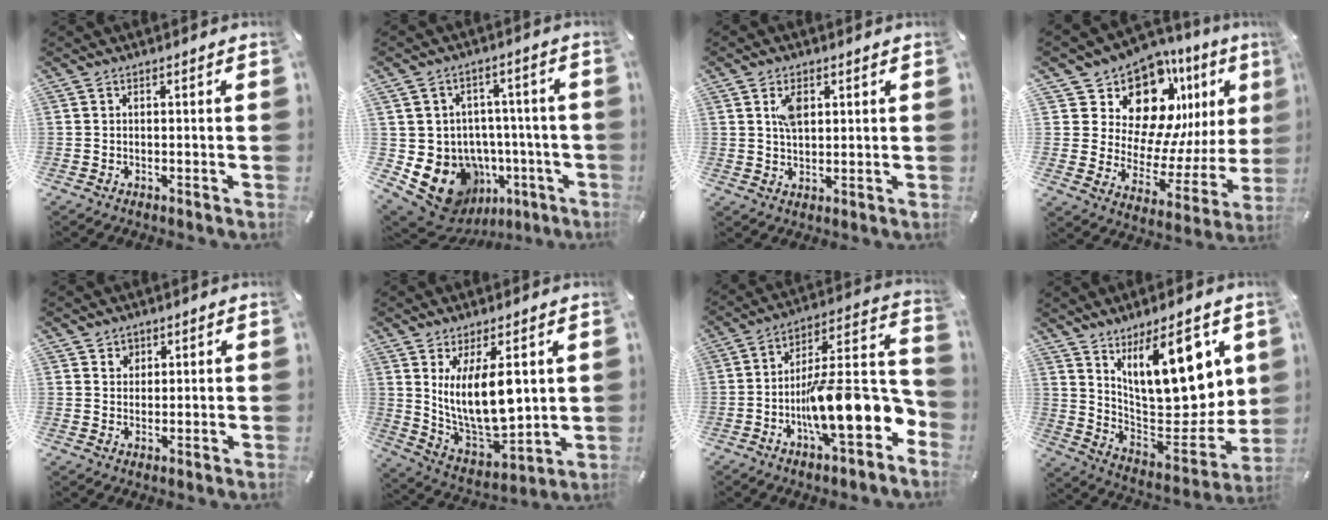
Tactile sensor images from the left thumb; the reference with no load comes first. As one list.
[{"total": 14.8, "force": [-6.0, 11.8, 6.7], "torque": [-0.123, 0.025, -0.080]}, {"total": 5.2, "force": [2.0, 3.2, 3.6], "torque": [-0.063, 0.001, 0.032]}, {"total": 16.6, "force": [11.8, 9.4, 6.9], "torque": [-0.094, -0.117, 0.204]}, {"total": 2.5, "force": [1.3, 2.1, 0.2], "torque": [0.002, 0.001, 0.022]}, {"total": 15.3, "force": [4.6, 7.2, 12.7], "torque": [-0.244, -0.032, 0.079]}, {"total": 18.3, "force": [-5.8, 6.2, 16.2], "torque": [-0.237, -0.006, -0.087]}, {"total": 20.1, "force": [10.0, 10.0, 14.3], "torque": [-0.188, -0.075, 0.169]}]